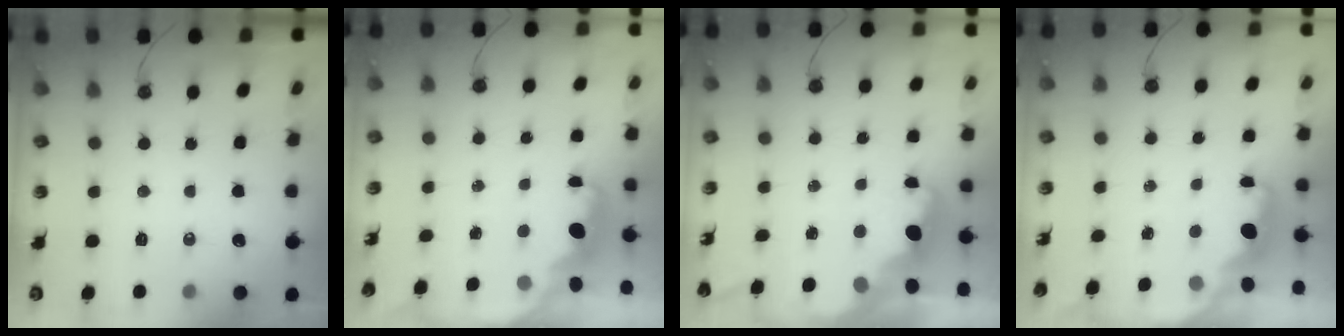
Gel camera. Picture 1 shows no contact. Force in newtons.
{"total": 2.3, "press": 2.2, "slide": 0.6}
{"total": 3.9, "press": 3.8, "slide": 0.7}
{"total": 1.8, "press": 1.7, "slide": 0.7}